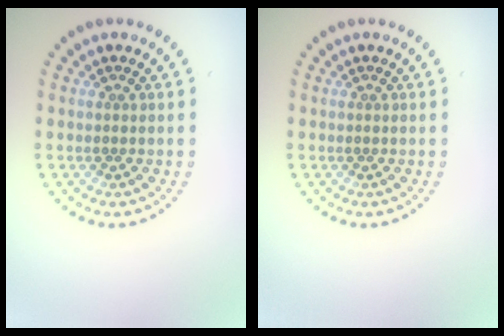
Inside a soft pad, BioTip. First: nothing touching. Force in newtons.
{"total": 0.0}